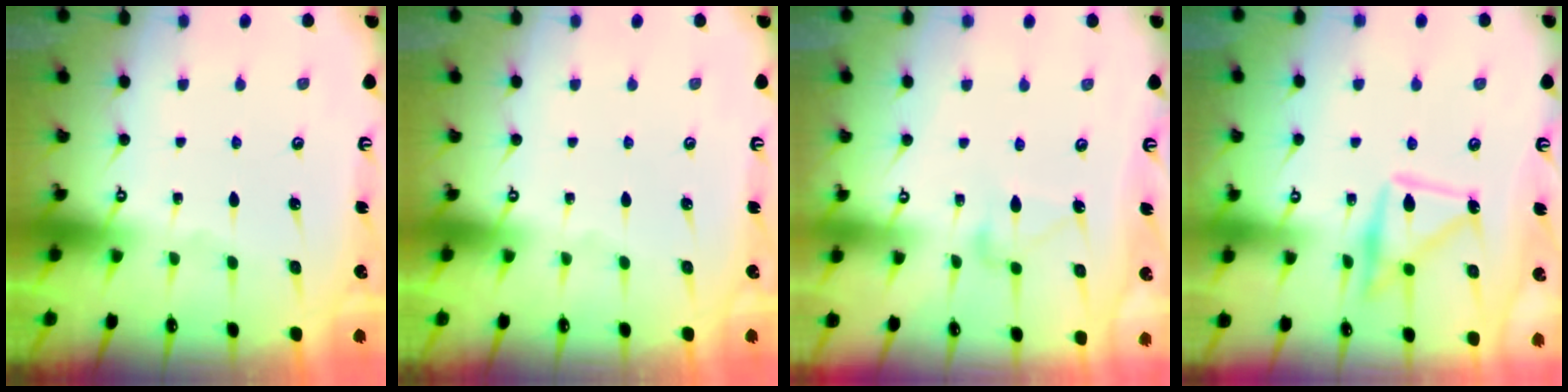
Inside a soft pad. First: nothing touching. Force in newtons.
{"total": 0.0}
{"total": 9.9, "press": 9.9, "slide": 0.4}
{"total": 15.8, "press": 15.8, "slide": 0.9}